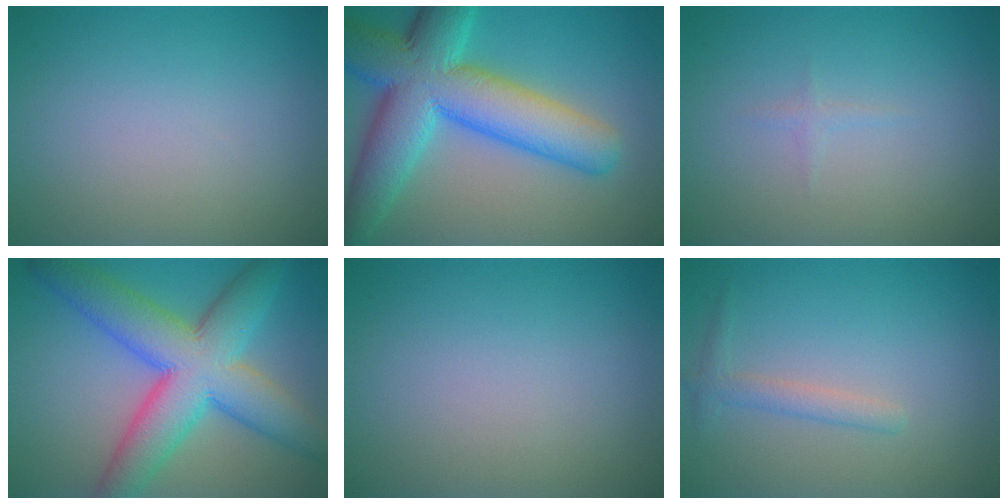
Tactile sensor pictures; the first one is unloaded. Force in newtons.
{"total": 11.7, "press": 11.7, "slide": 0.2}
{"total": 0.6, "press": 0.6, "slide": 0.1}
{"total": 10.6, "press": 10.6, "slide": 0.2}
{"total": 0.0}
{"total": 1.6, "press": 1.6, "slide": 0.1}